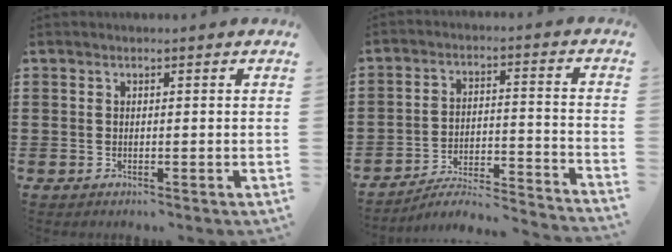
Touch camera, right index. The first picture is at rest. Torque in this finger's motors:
{"motor_torque": [-0.72, 1.38, -0.80, -0.15]}